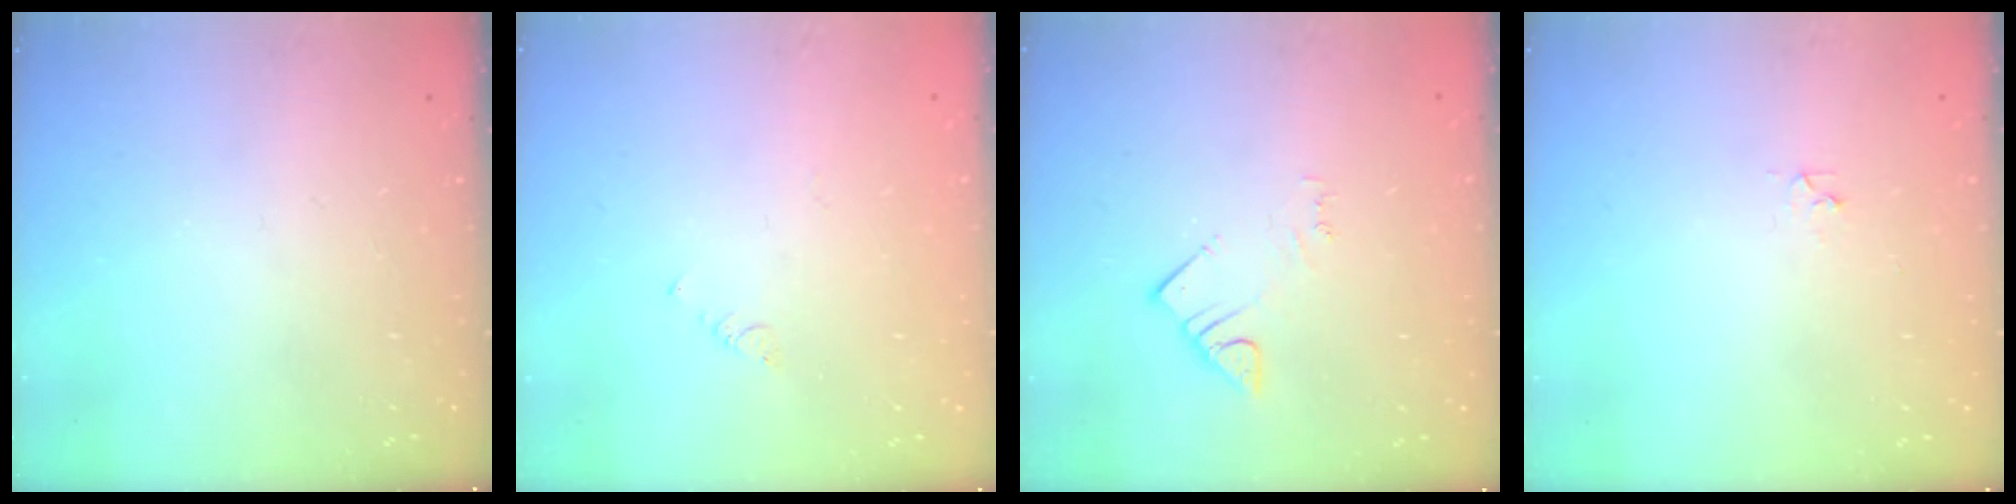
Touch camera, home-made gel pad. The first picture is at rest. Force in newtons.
{"total": 1.0, "press": 0.9, "slide": 0.3}
{"total": 3.0, "press": 3.0, "slide": 0.4}
{"total": 1.9, "press": 1.9, "slide": 0.2}